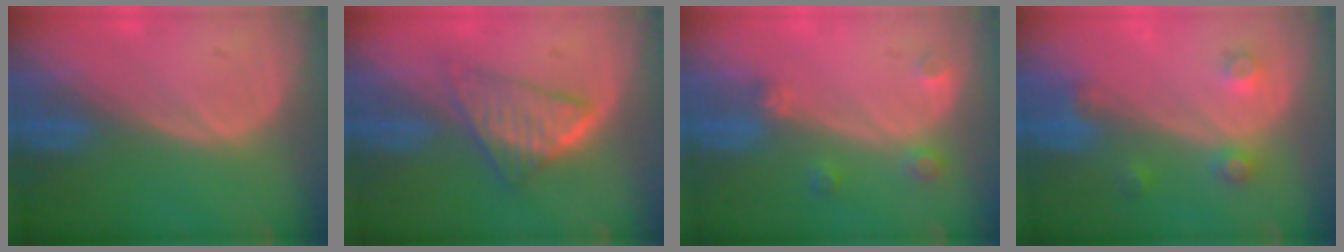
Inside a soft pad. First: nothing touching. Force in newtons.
{"total": 5.7, "press": 5.5, "slide": 1.6}
{"total": 2.8, "press": 2.7, "slide": 0.7}
{"total": 3.6, "press": 3.4, "slide": 1.1}